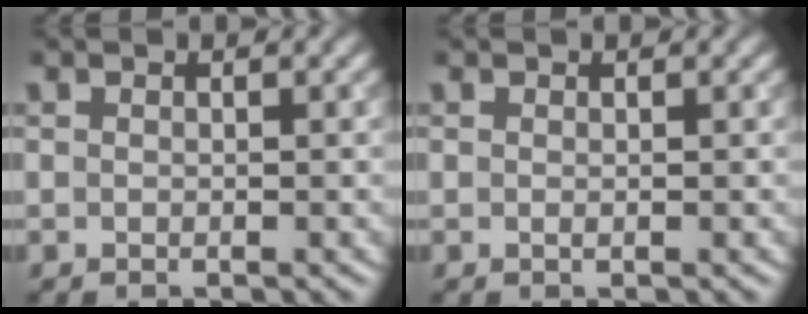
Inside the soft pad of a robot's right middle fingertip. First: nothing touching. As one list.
[{"total": 0.0}]